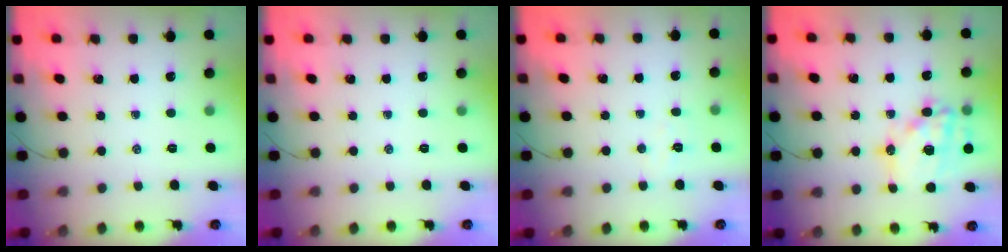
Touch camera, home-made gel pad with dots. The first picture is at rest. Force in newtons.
{"total": 0.0}
{"total": 2.7, "press": 2.6, "slide": 0.7}
{"total": 16.6, "press": 16.2, "slide": 3.7}